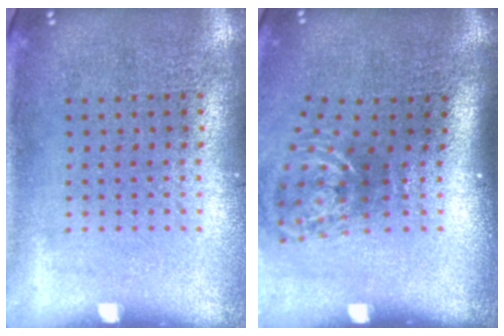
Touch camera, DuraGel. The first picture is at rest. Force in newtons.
{"total": 2.0, "press": 1.2, "slide": 1.6}